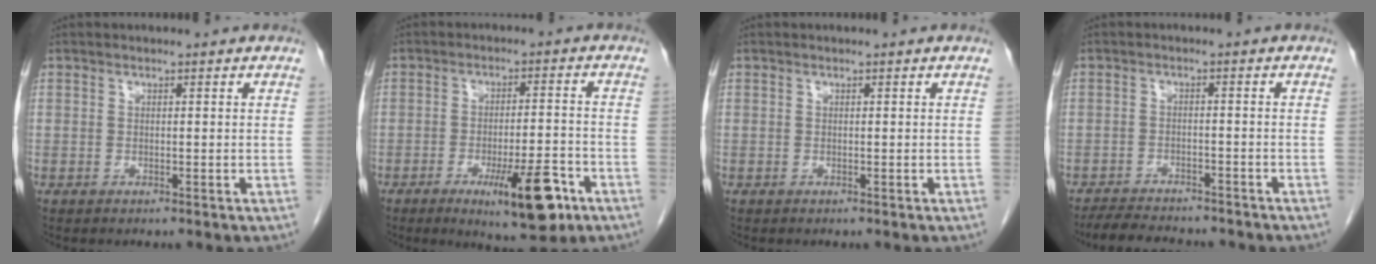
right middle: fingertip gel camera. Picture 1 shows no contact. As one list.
[{"total": 10.6, "force": [-5.4, 2.0, 8.9], "torque": [-0.130, -0.012, -0.075]}, {"total": 0.0}, {"total": 9.0, "force": [-8.1, 2.0, 3.3], "torque": [-0.053, -0.008, -0.120]}]